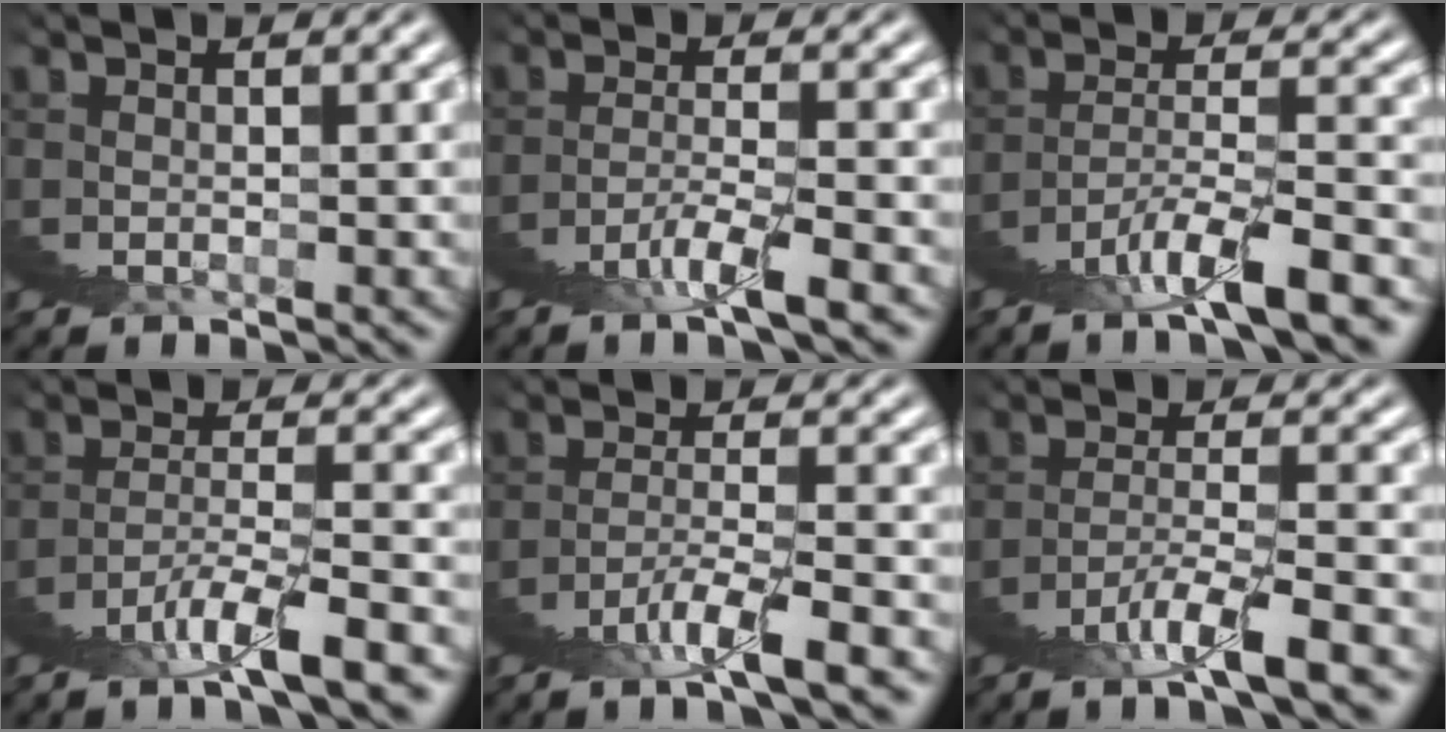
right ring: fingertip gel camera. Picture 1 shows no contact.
{"total": 2.4, "force": [-0.5, 0.3, 2.4], "torque": [-0.037, 0.009, -0.012]}
{"total": 5.5, "force": [-0.3, 2.6, 4.8], "torque": [-0.064, 0.023, -0.018]}
{"total": 4.5, "force": [-0.1, 1.9, 4.1], "torque": [-0.054, 0.022, -0.015]}
{"total": 3.5, "force": [0.1, 1.2, 3.3], "torque": [-0.049, 0.019, -0.009]}
{"total": 4.1, "force": [0.1, 1.5, 3.8], "torque": [-0.054, 0.021, -0.010]}